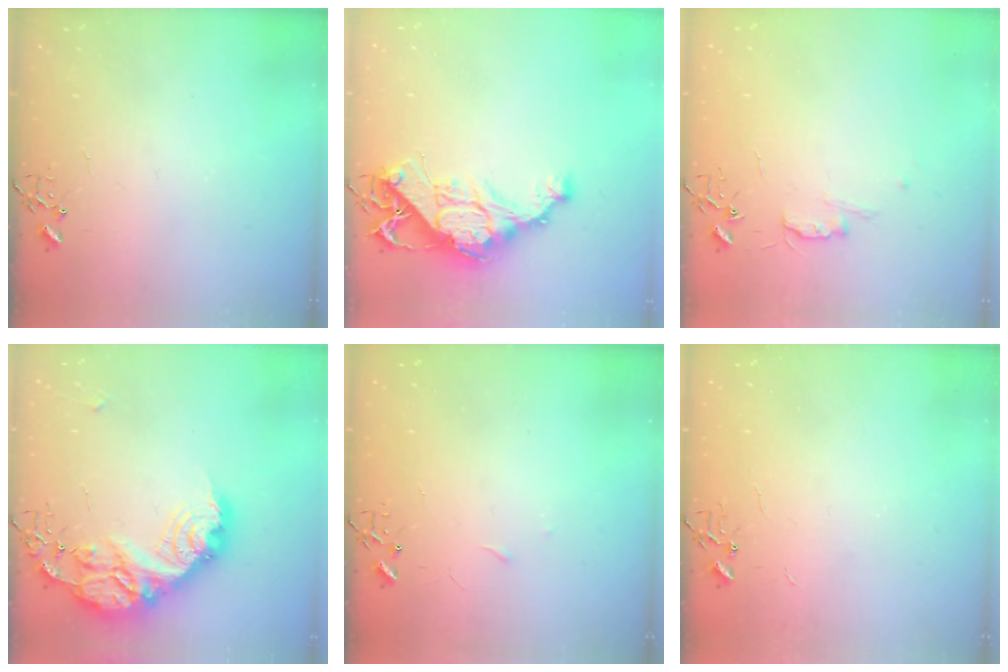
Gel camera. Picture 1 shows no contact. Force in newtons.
{"total": 13.4, "press": 13.4, "slide": 1.1}
{"total": 5.8, "press": 5.7, "slide": 0.7}
{"total": 24.7, "press": 24.6, "slide": 2.0}
{"total": 3.4, "press": 3.3, "slide": 0.4}
{"total": 2.2, "press": 2.2, "slide": 0.3}